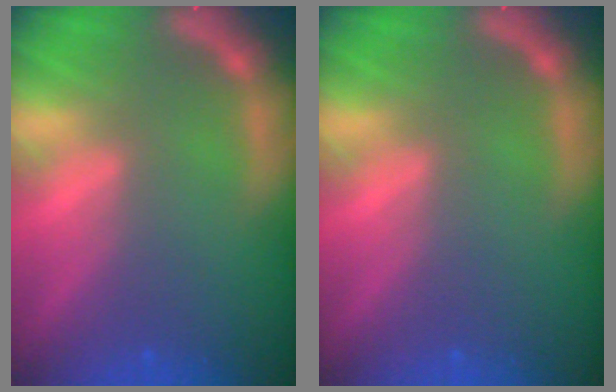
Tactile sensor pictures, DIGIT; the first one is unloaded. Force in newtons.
{"total": 0.0}